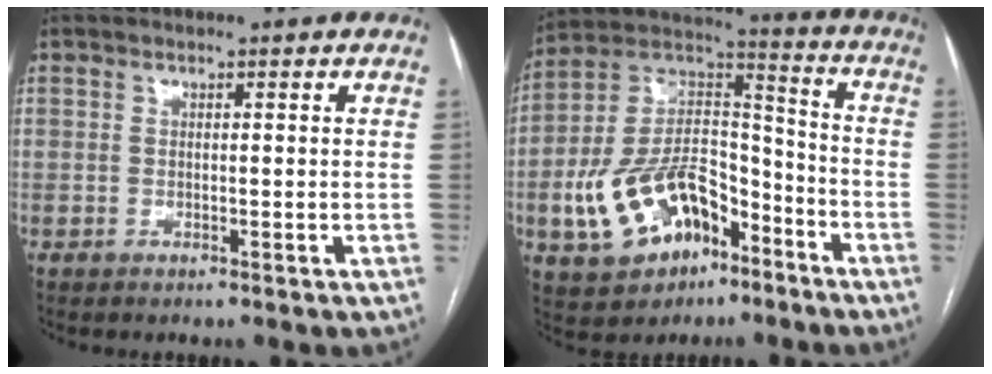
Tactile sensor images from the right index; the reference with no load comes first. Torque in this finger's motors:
{"motor_torque": [1.31, -0.83, 0.45, 0.21]}